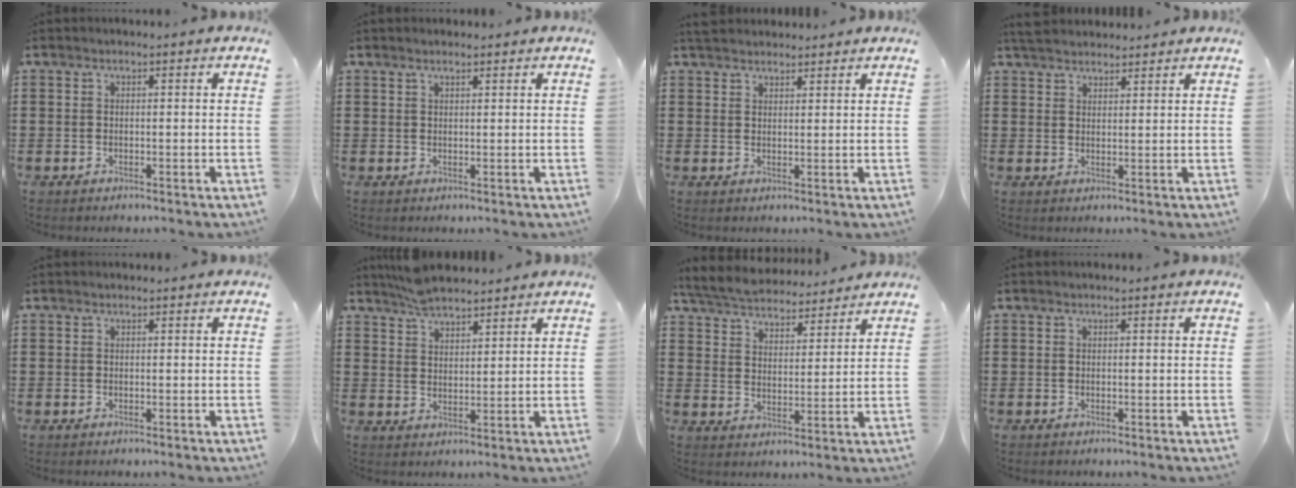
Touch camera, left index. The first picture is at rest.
{"total": 1.1, "force": [1.0, 0.2, 0.3], "torque": [-0.008, 0.001, 0.019]}
{"total": 2.5, "force": [2.4, 0.5, 0.2], "torque": [-0.010, 0.000, 0.047]}
{"total": 3.4, "force": [3.2, 0.6, 0.5], "torque": [-0.020, 0.000, 0.063]}
{"total": 0.0}
{"total": 4.6, "force": [4.4, 0.9, 0.9], "torque": [-0.029, -0.010, 0.084]}
{"total": 5.2, "force": [5.2, 0.5, 0.7], "torque": [-0.041, -0.031, 0.089]}
{"total": 0.0}